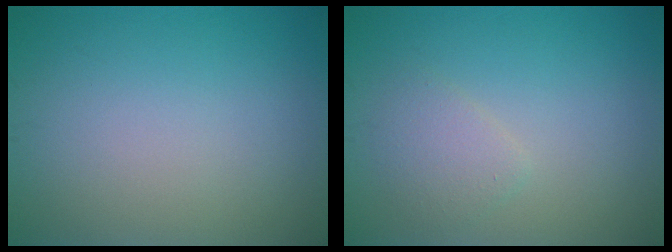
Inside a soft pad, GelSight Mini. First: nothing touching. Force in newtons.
{"total": 1.8, "press": 1.8, "slide": 0.2}